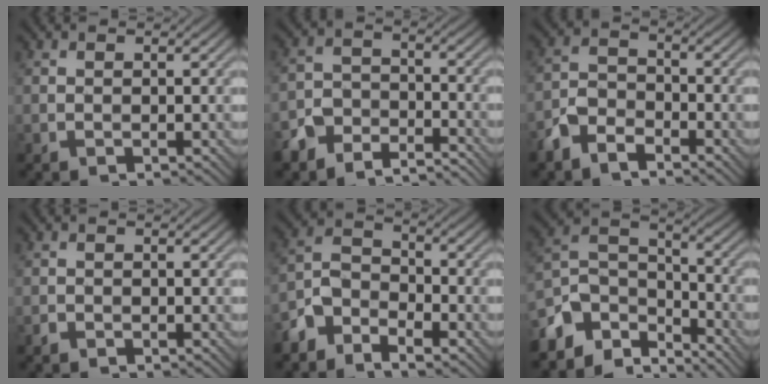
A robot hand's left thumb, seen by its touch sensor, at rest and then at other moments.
{"total": 7.2, "force": [-6.2, 3.0, 2.1], "torque": [-0.049, -0.009, -0.123]}
{"total": 5.2, "force": [-4.0, 2.6, 2.2], "torque": [-0.049, -0.005, -0.092]}
{"total": 0.5, "force": [-0.4, 0.3, 0.1], "torque": [-0.002, -0.002, -0.009]}
{"total": 6.0, "force": [-4.5, 3.0, 2.7], "torque": [-0.052, 0.002, -0.103]}
{"total": 8.8, "force": [-6.6, 4.8, 3.4], "torque": [-0.071, 0.000, -0.140]}